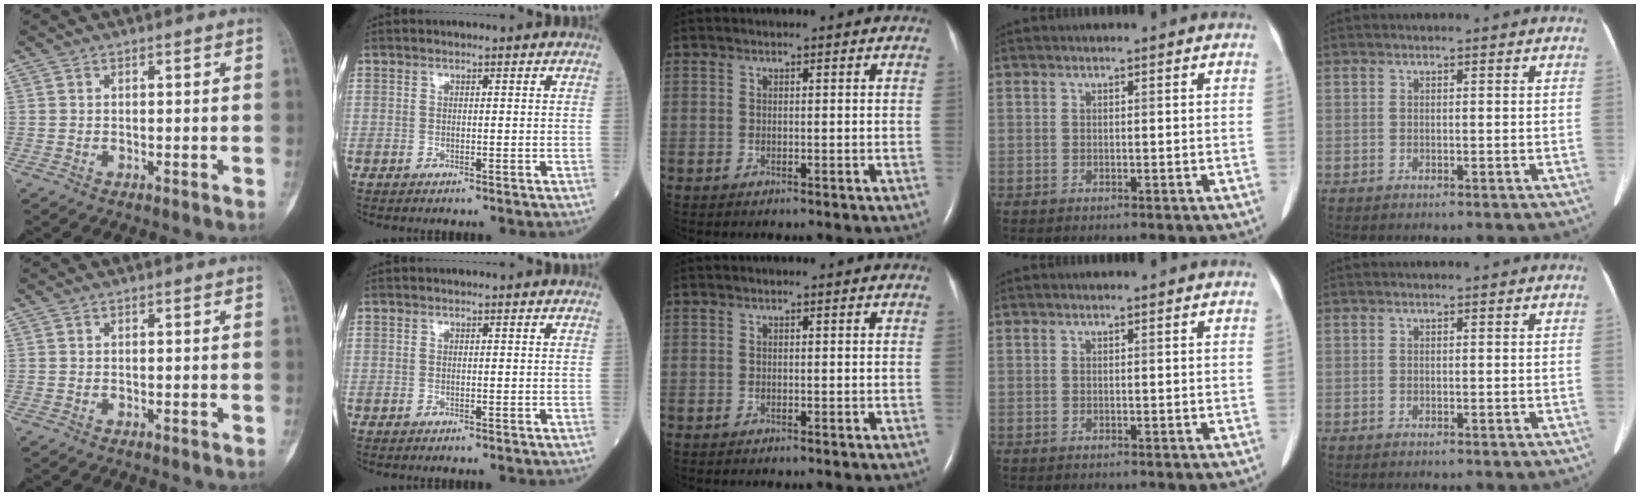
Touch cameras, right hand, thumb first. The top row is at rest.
{}